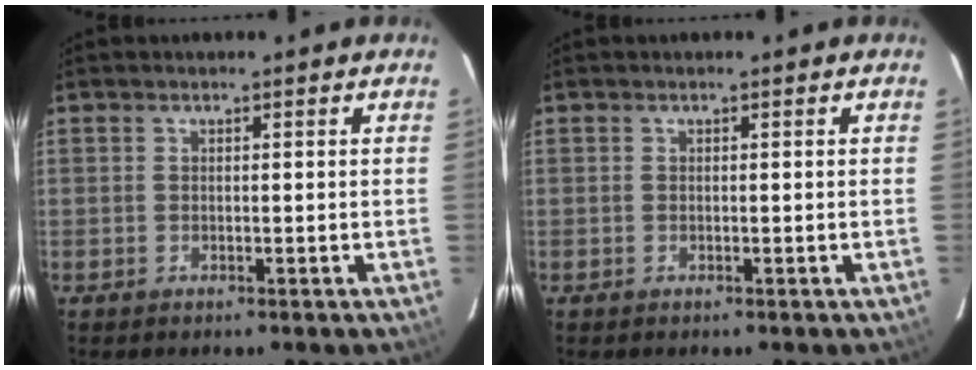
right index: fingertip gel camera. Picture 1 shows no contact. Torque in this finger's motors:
{"motor_torque": [0.00, 0.00, 0.05, 0.00]}